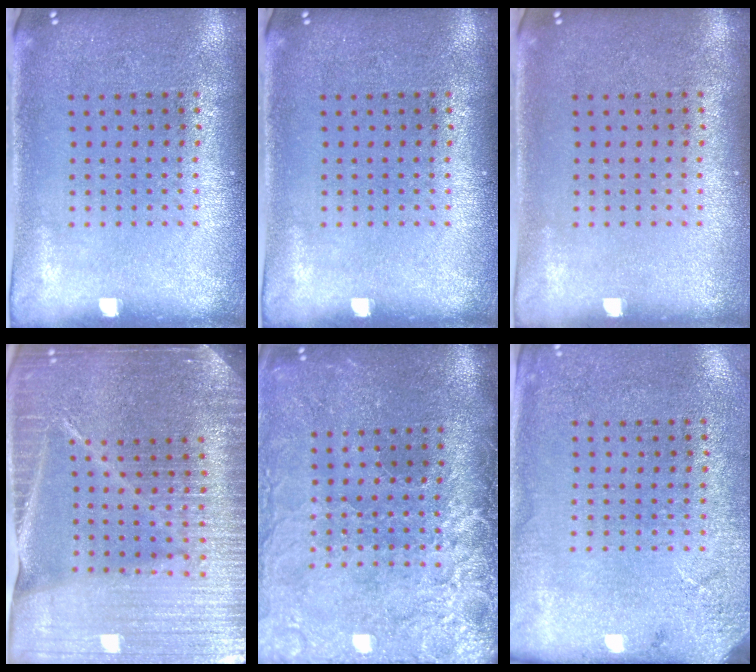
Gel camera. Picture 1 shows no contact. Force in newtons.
{"total": 0.0}
{"total": 0.0}
{"total": 5.3, "press": 4.7, "slide": 2.4}
{"total": 4.0, "press": 3.5, "slide": 2.0}
{"total": 2.7, "press": 2.2, "slide": 1.5}